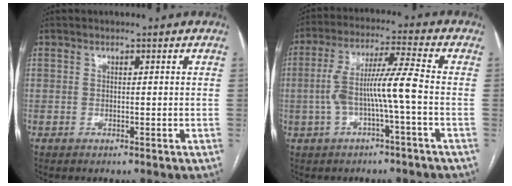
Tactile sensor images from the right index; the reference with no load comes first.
{"total": 9.0, "force": [-1.6, 0.0, 8.8], "torque": [-0.174, 0.025, -0.031]}